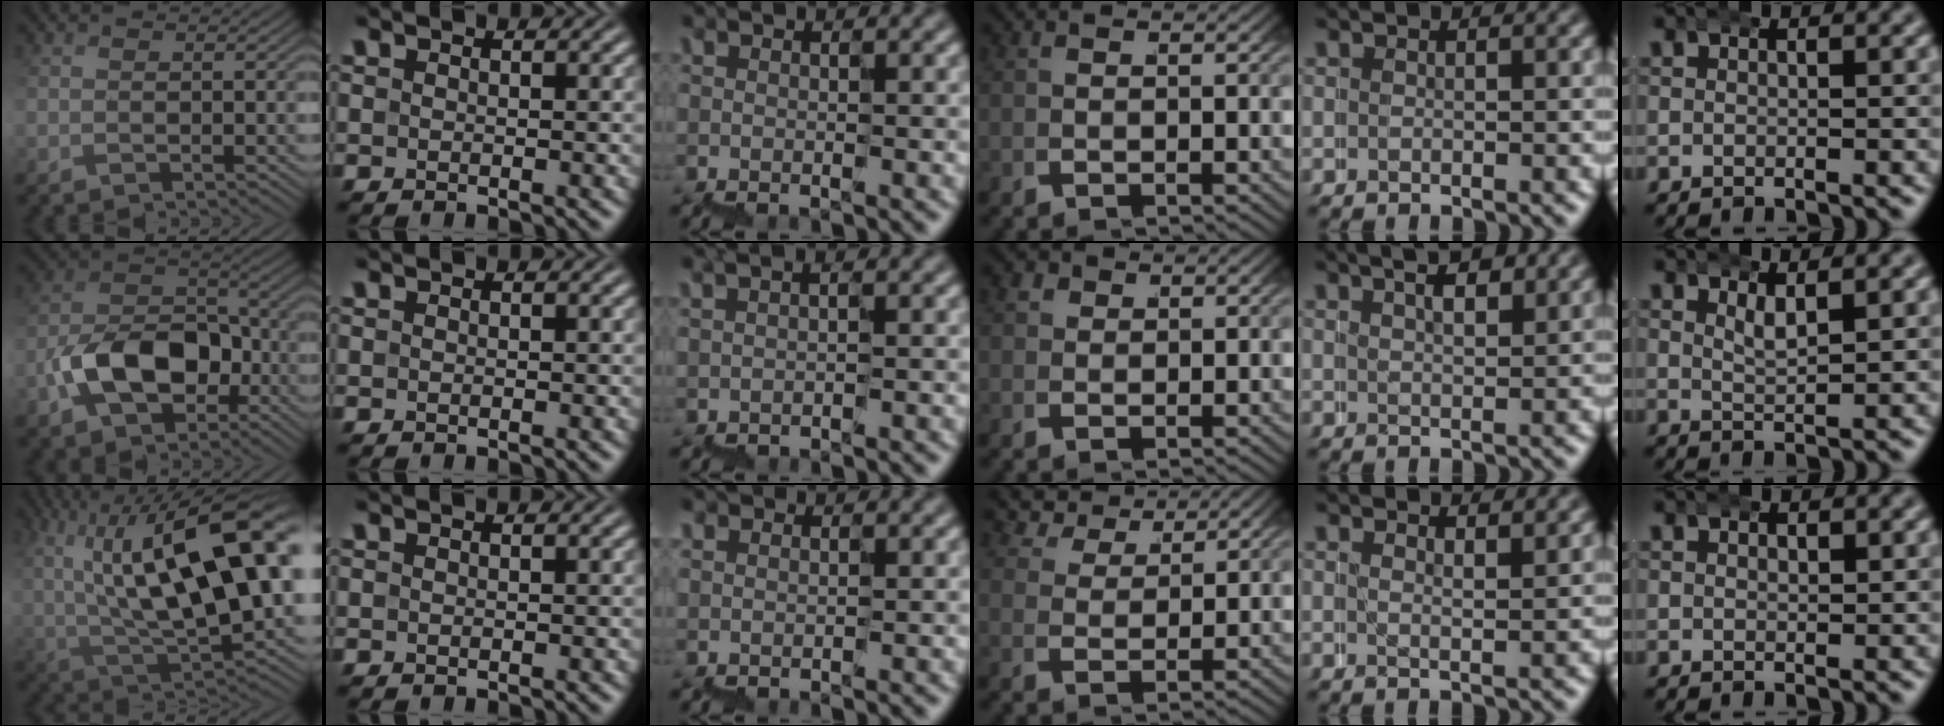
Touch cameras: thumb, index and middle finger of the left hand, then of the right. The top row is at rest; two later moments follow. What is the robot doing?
{"motion": "wrap", "object": "belt"}